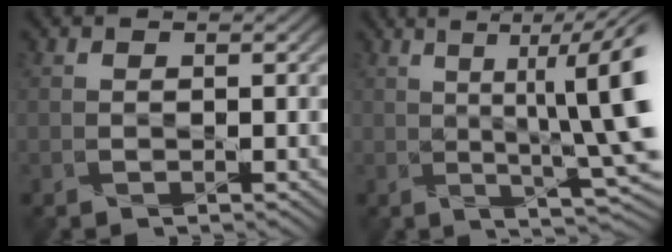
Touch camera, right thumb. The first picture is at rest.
{"total": 12.7, "force": [2.4, 3.3, 12.0], "torque": [-0.149, 0.010, 0.046]}